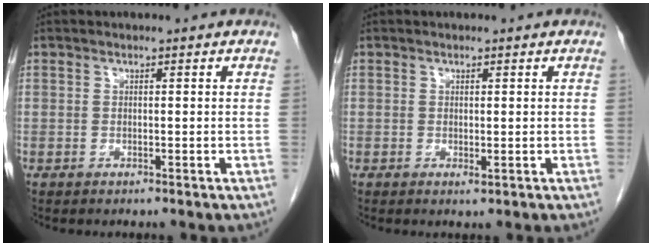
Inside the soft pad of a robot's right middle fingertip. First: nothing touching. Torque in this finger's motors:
{"motor_torque": [0.04, -0.05, -0.17, -0.02]}